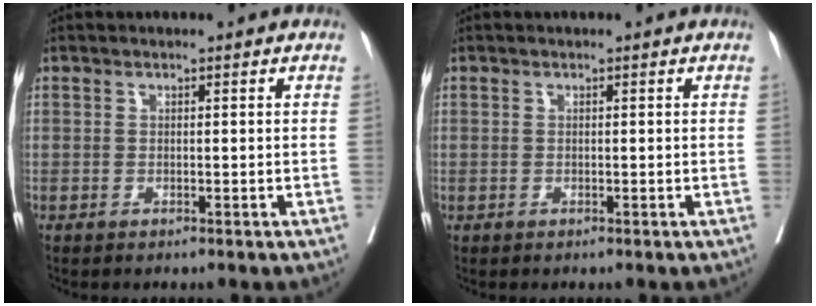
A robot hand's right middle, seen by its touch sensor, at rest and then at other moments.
{"total": 0.0}